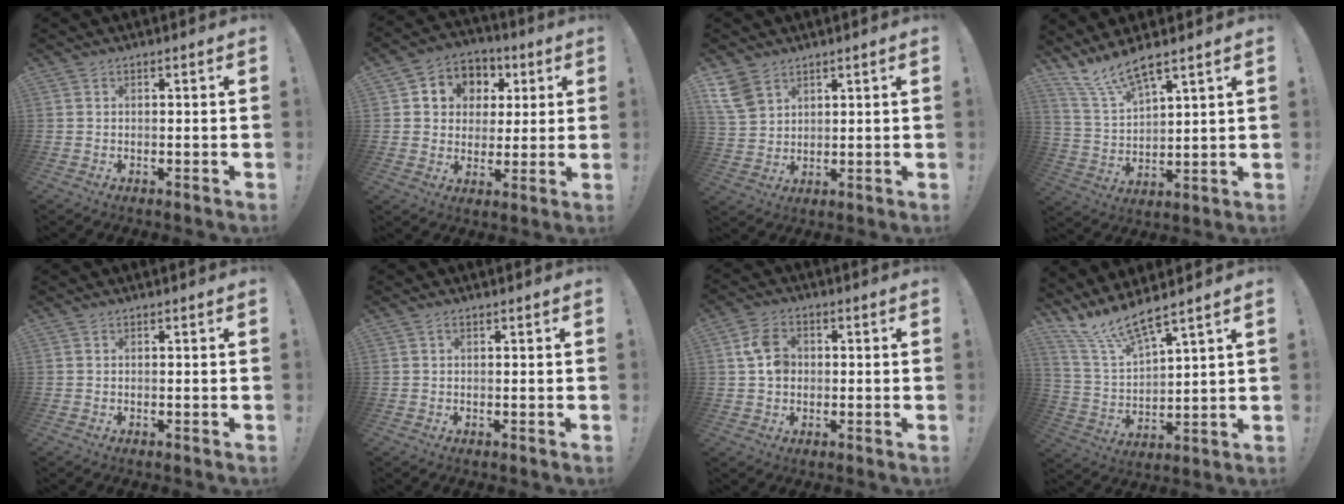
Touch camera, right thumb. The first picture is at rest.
{"total": 8.0, "force": [1.7, 7.6, 1.9], "torque": [-0.025, -0.014, 0.038]}
{"total": 7.5, "force": [4.9, 4.6, 3.2], "torque": [-0.061, -0.018, 0.100]}
{"total": 10.0, "force": [8.6, 1.8, 4.8], "torque": [-0.108, -0.051, 0.160]}
{"total": 0.0}
{"total": 0.7, "force": [0.2, 0.3, 0.6], "torque": [-0.013, 0.002, 0.004]}
{"total": 7.5, "force": [0.9, 5.9, 4.5], "torque": [-0.076, 0.012, 0.020]}
{"total": 11.7, "force": [10.3, 1.6, 5.4], "torque": [-0.131, -0.072, 0.184]}